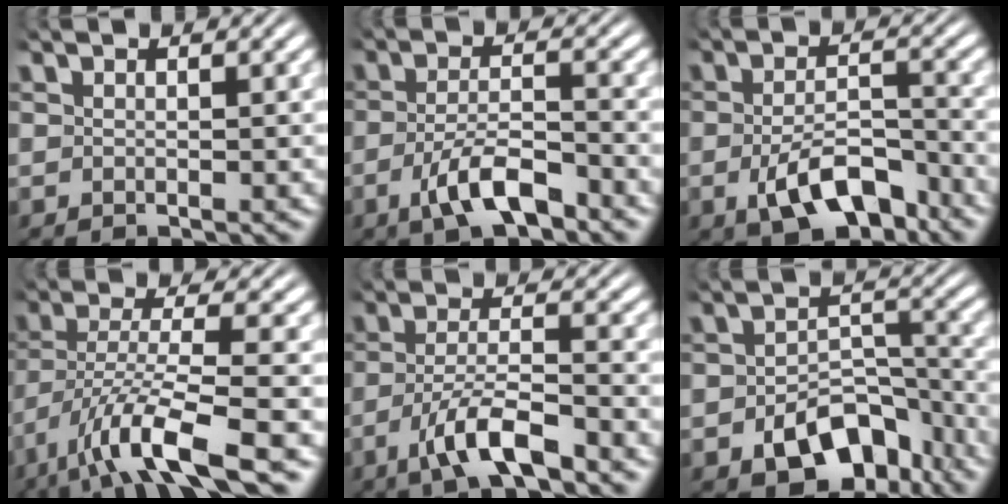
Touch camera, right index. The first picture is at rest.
{"total": 5.1, "force": [-3.1, 1.7, 3.6], "torque": [-0.065, -0.020, -0.045]}
{"total": 5.7, "force": [-3.4, 2.4, 3.9], "torque": [-0.060, -0.020, -0.047]}
{"total": 6.9, "force": [-3.6, 1.9, 5.6], "torque": [-0.119, -0.030, -0.042]}
{"total": 4.9, "force": [-2.9, 1.2, 3.8], "torque": [-0.073, -0.019, -0.041]}
{"total": 7.1, "force": [-4.5, 4.0, 3.8], "torque": [-0.037, -0.011, -0.064]}